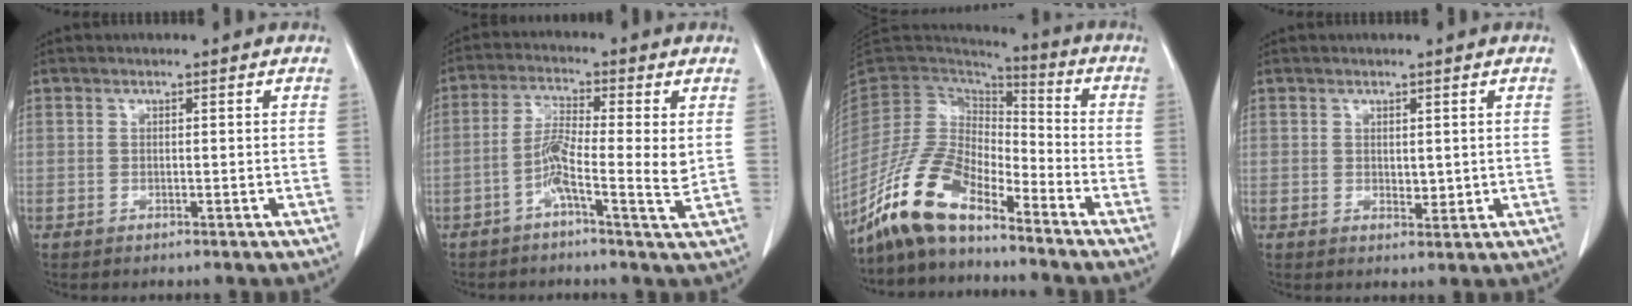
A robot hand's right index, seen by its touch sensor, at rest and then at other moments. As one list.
[{"total": 6.7, "force": [-1.1, 0.3, 6.6], "torque": [-0.127, 0.007, -0.030]}, {"total": 12.7, "force": [-9.6, 3.9, 7.2], "torque": [-0.157, 0.011, -0.187]}, {"total": 1.8, "force": [0.3, 1.0, 1.4], "torque": [-0.020, -0.008, 0.009]}]